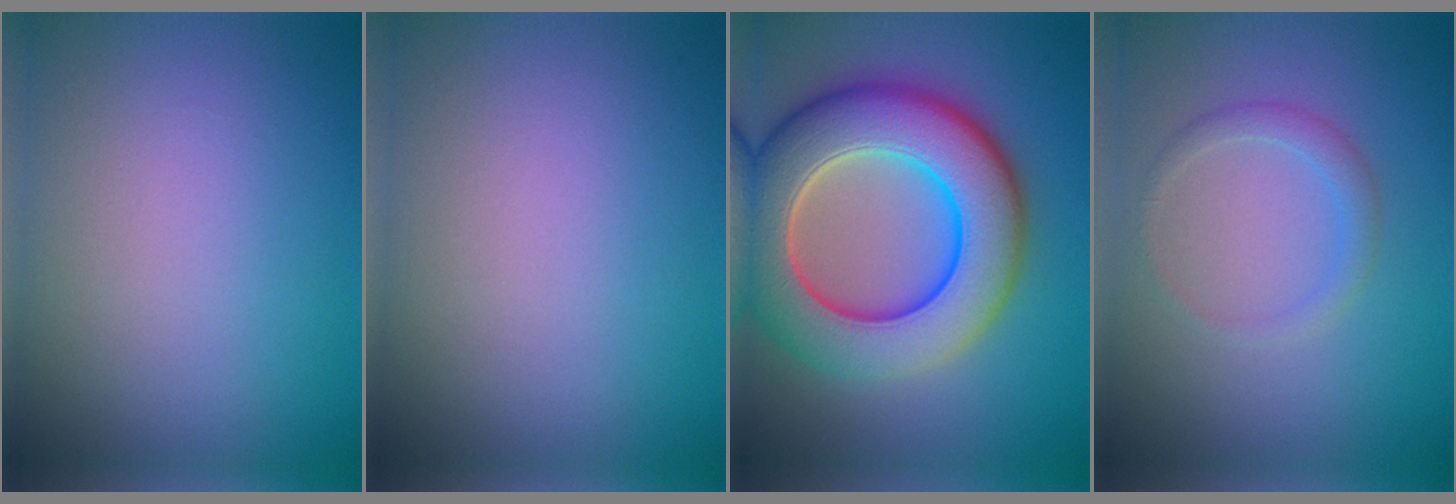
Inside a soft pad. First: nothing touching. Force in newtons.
{"total": 0.0}
{"total": 11.7, "press": 11.7, "slide": 0.8}
{"total": 1.5, "press": 1.5, "slide": 0.1}